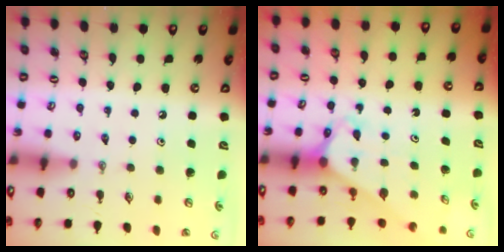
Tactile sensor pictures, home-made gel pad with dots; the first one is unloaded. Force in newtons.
{"total": 2.6, "press": 2.6, "slide": 0.2}